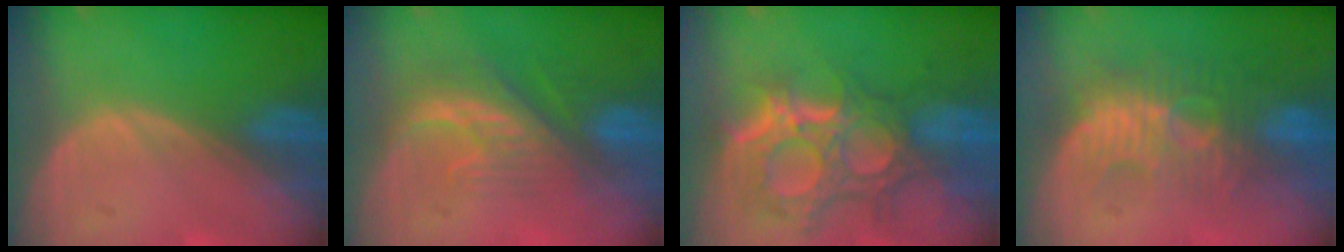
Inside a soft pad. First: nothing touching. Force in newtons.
{"total": 8.3, "press": 7.5, "slide": 3.5}
{"total": 12.1, "press": 10.8, "slide": 5.4}
{"total": 9.5, "press": 9.0, "slide": 3.2}